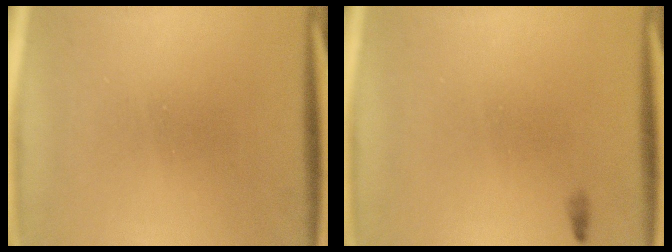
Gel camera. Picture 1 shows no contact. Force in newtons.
{"total": 0.5}